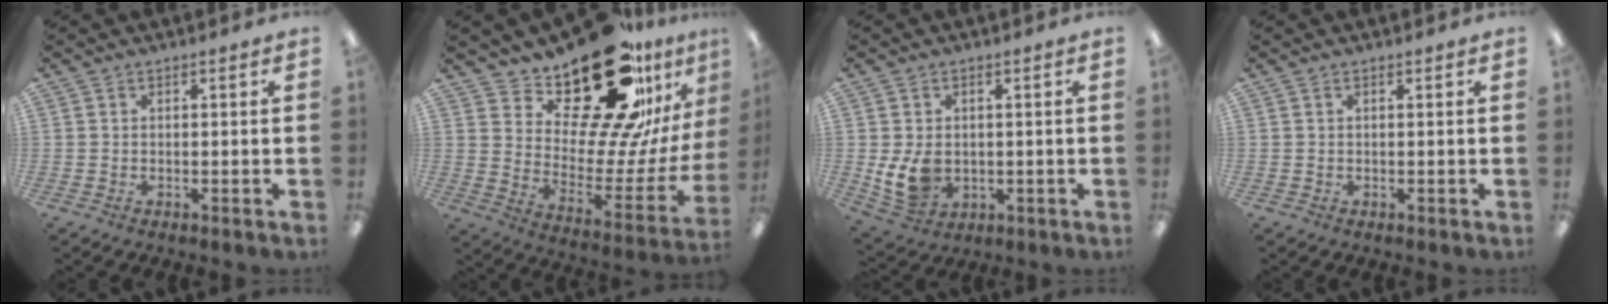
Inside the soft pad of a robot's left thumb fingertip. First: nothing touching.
{"total": 28.1, "force": [19.7, 10.8, 16.8], "torque": [-0.256, -0.131, 0.339]}
{"total": 7.6, "force": [0.1, 6.0, 4.7], "torque": [-0.086, -0.001, 0.003]}
{"total": 0.0}